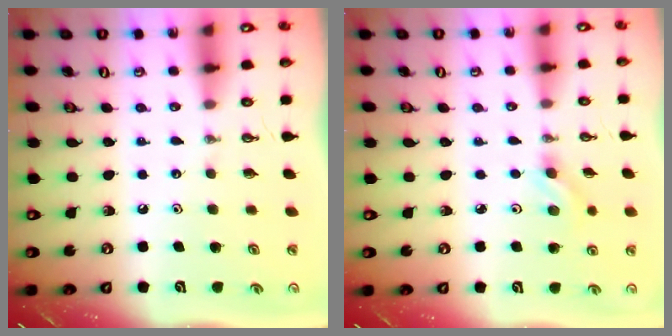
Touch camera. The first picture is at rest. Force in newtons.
{"total": 4.0, "press": 3.7, "slide": 1.7}